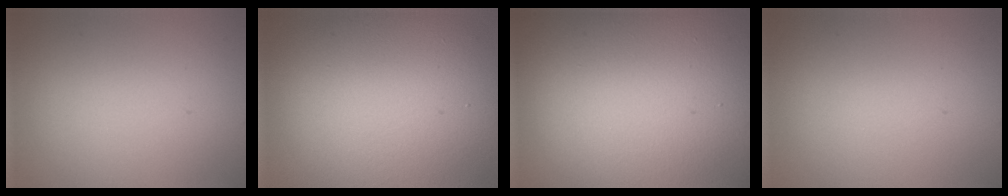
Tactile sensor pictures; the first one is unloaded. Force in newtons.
{"total": 14.9, "press": 14.9, "slide": 0.8}
{"total": 27.9, "press": 27.8, "slide": 1.4}
{"total": 0.0}